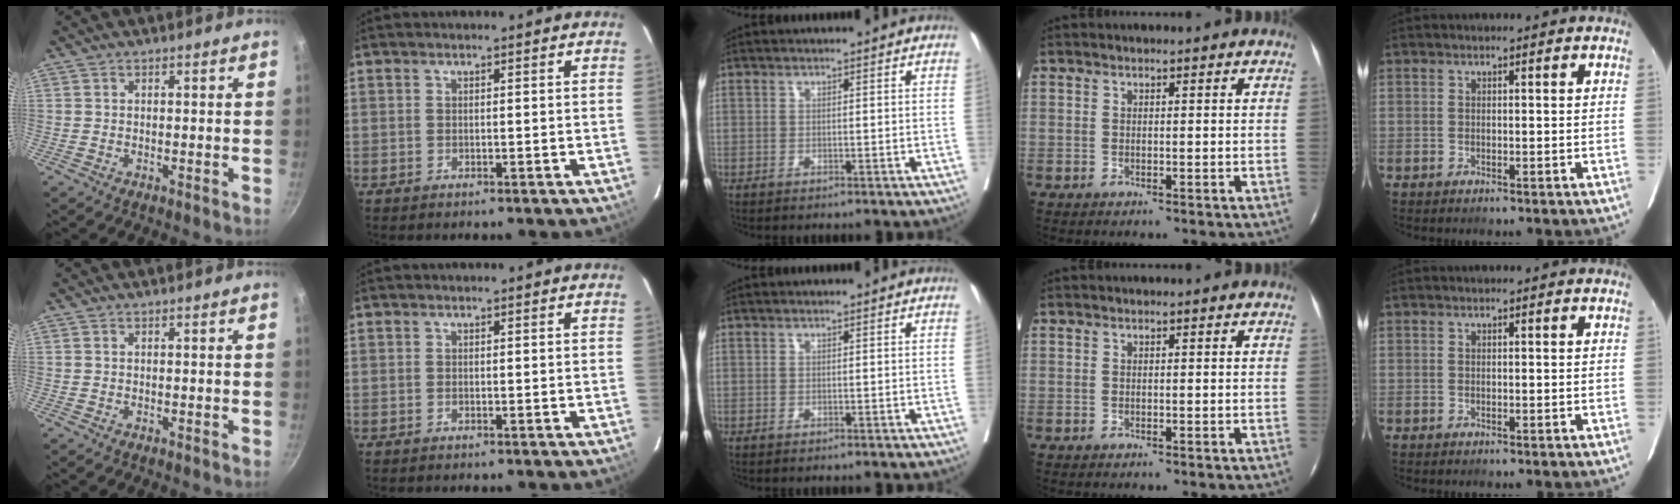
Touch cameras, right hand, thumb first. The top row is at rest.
{}